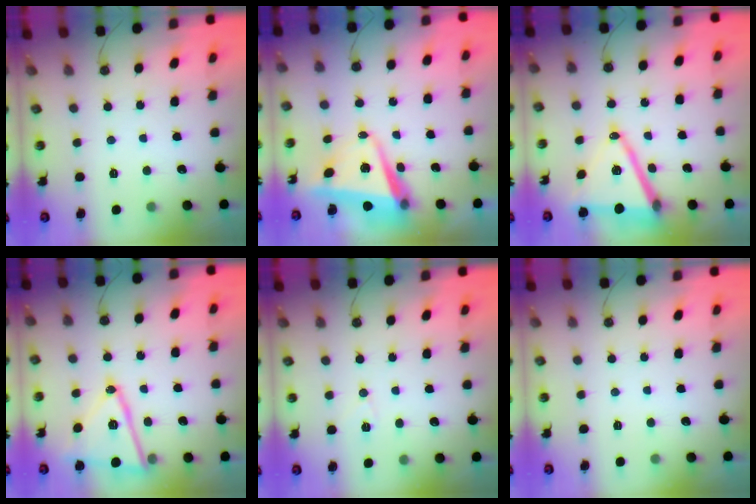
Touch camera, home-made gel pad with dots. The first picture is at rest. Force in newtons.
{"total": 7.4, "press": 7.2, "slide": 1.3}
{"total": 16.0, "press": 15.5, "slide": 3.7}
{"total": 16.4, "press": 16.3, "slide": 1.0}
{"total": 6.5, "press": 6.4, "slide": 1.3}
{"total": 0.0}